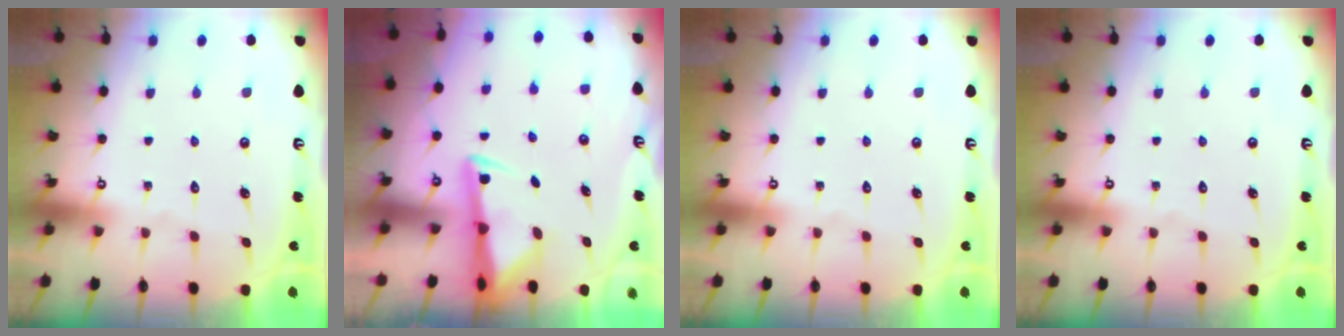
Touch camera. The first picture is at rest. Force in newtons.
{"total": 3.0, "press": 2.9, "slide": 0.5}
{"total": 0.0}
{"total": 0.0}